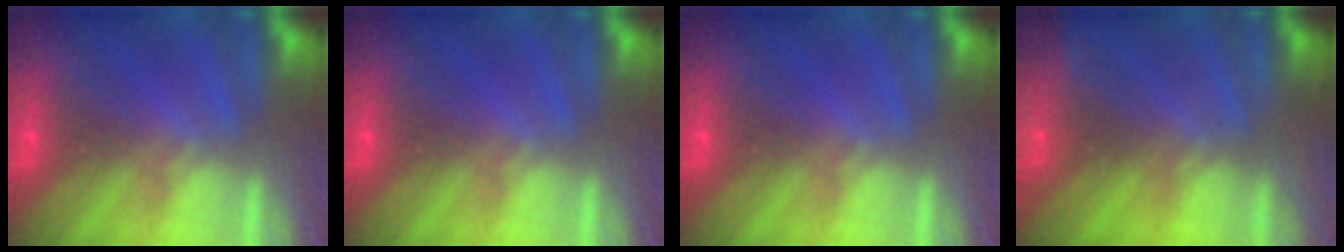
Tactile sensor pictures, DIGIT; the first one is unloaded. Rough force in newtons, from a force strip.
{"total": 0.0}
{"total": 0.0}
{"total": 2.4}